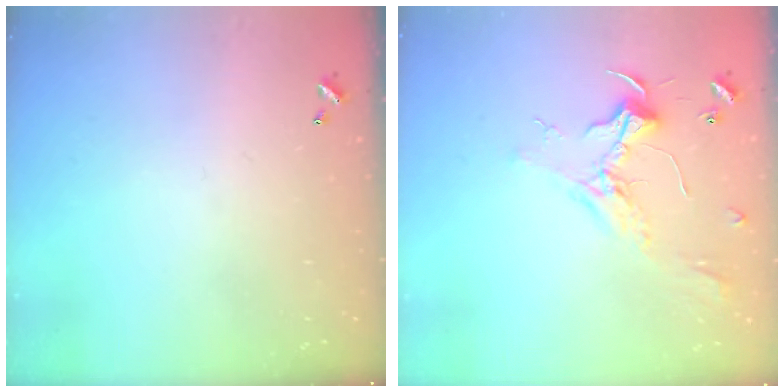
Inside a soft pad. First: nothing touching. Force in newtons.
{"total": 2.3, "press": 2.2, "slide": 0.6}